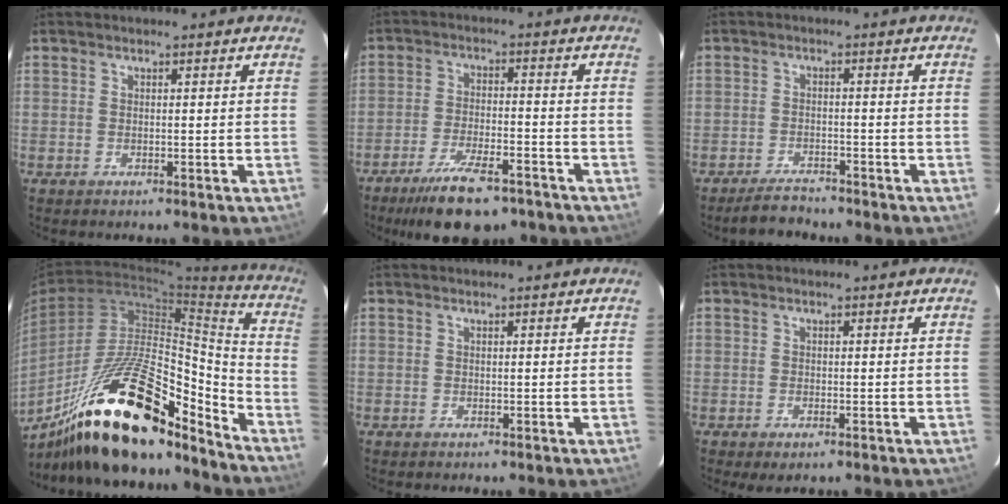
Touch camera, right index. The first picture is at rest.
{"total": 10.7, "force": [-7.9, 2.7, 6.7], "torque": [-0.117, -0.019, -0.129]}
{"total": 3.5, "force": [-3.3, 0.9, 0.7], "torque": [-0.020, -0.008, -0.058]}
{"total": 26.1, "force": [-17.6, 6.7, 18.1], "torque": [-0.287, -0.002, -0.293]}
{"total": 0.0}
{"total": 1.8, "force": [-0.9, 0.7, 1.4], "torque": [-0.020, -0.004, -0.005]}